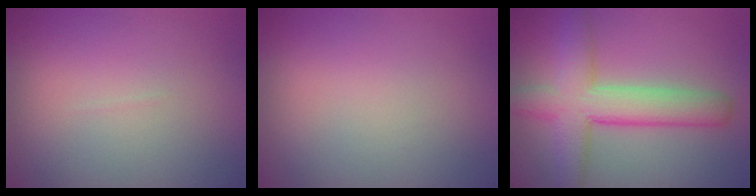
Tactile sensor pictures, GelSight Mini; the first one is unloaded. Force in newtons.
{"total": 0.0}
{"total": 6.8, "press": 6.8, "slide": 0.5}